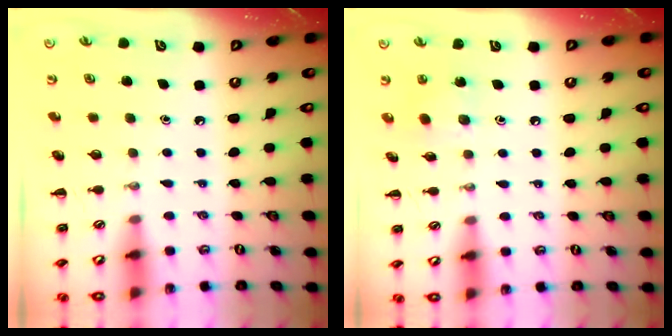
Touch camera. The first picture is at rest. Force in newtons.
{"total": 3.8, "press": 3.8, "slide": 0.5}